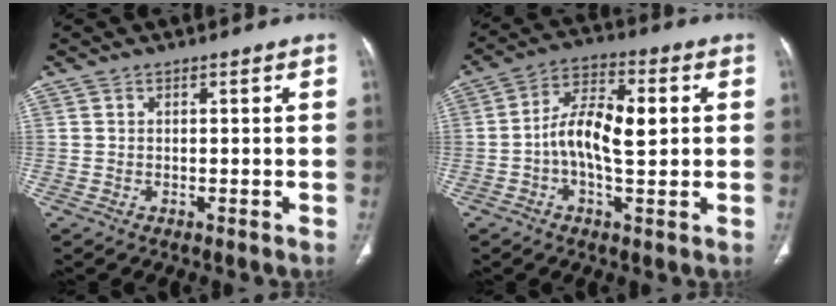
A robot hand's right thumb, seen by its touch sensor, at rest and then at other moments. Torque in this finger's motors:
{"motor_torque": [0.10, 0.10, 0.35, -0.26, 0.15]}